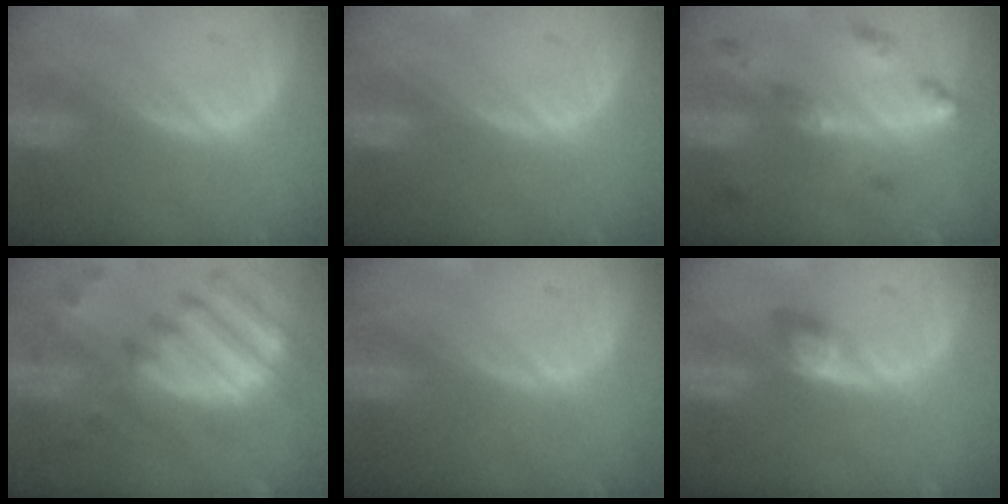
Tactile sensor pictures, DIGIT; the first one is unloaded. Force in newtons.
{"total": 0.0}
{"total": 6.1, "press": 5.7, "slide": 2.2}
{"total": 12.1, "press": 10.4, "slide": 6.1}
{"total": 0.0}
{"total": 2.7, "press": 2.7, "slide": 0.0}